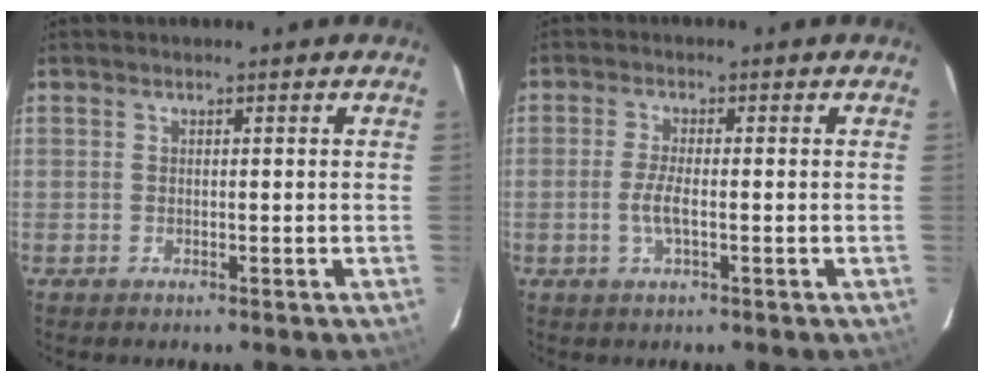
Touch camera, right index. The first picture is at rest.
{"total": 3.5, "force": [-1.0, 0.7, 3.3], "torque": [-0.067, -0.004, -0.019]}